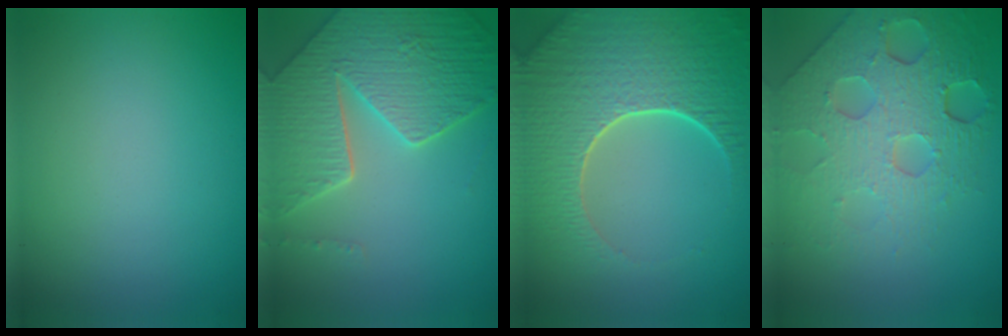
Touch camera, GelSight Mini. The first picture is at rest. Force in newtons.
{"total": 8.0, "press": 5.8, "slide": 5.5}
{"total": 8.8, "press": 6.3, "slide": 6.2}
{"total": 8.3, "press": 5.5, "slide": 6.2}